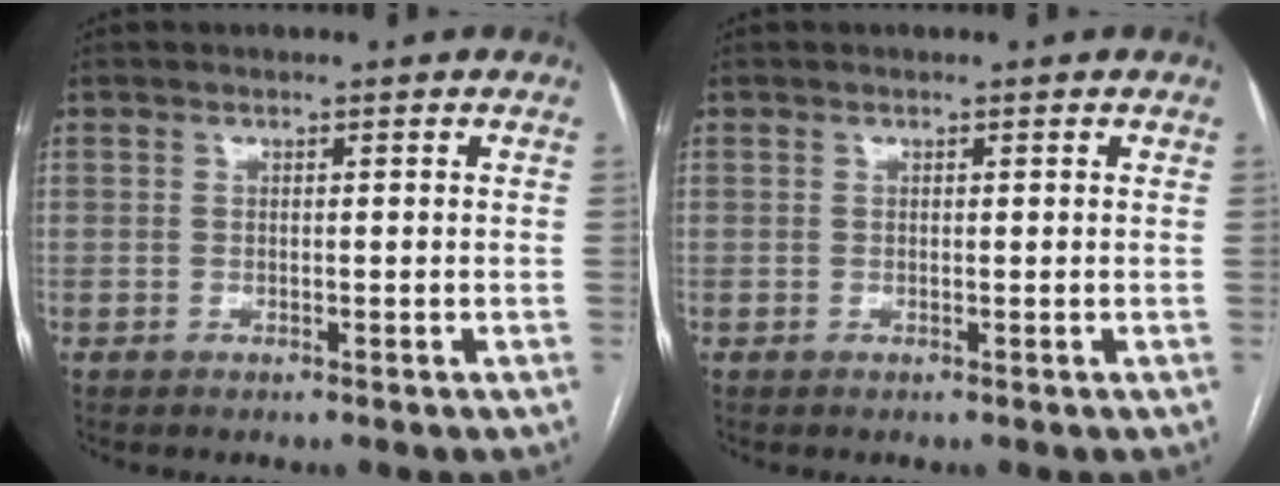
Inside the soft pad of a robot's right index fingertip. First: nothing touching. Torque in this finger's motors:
{"motor_torque": [-0.05, 0.04, -0.04, 0.00]}